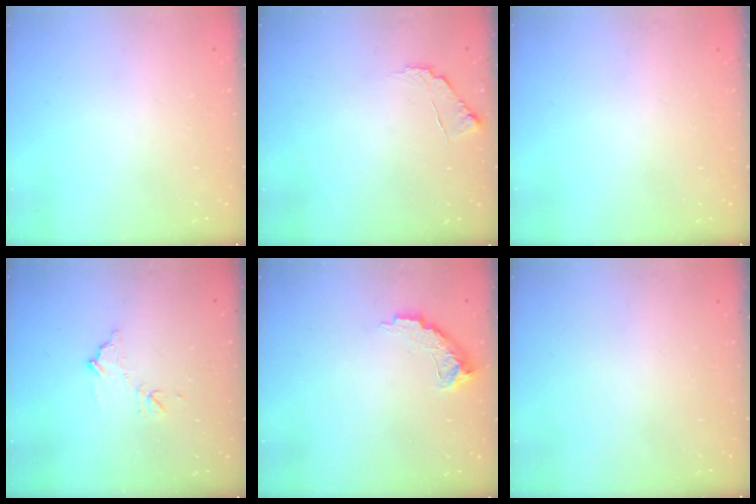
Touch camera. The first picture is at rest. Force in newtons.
{"total": 5.5, "press": 5.5, "slide": 0.3}
{"total": 0.0}
{"total": 8.8, "press": 8.7, "slide": 0.4}
{"total": 8.6, "press": 8.6, "slide": 0.4}
{"total": 0.0}